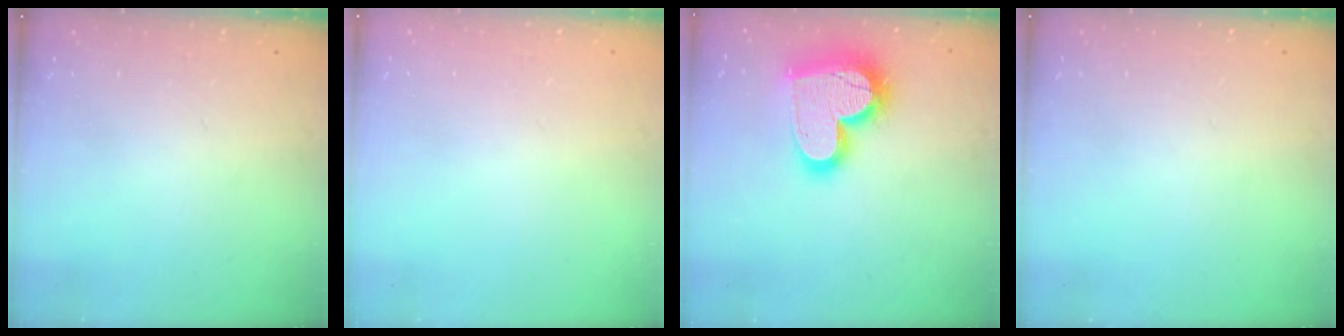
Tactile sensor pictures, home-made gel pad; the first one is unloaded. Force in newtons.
{"total": 0.8, "press": 0.8, "slide": 0.1}
{"total": 20.1, "press": 20.1, "slide": 1.7}
{"total": 0.0}